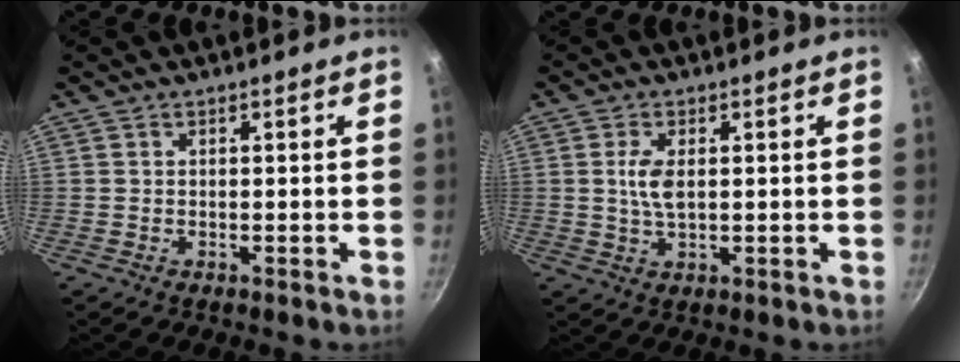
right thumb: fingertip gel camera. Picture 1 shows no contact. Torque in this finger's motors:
{"motor_torque": [0.36, 0.34, 0.51, 0.04, 0.03]}